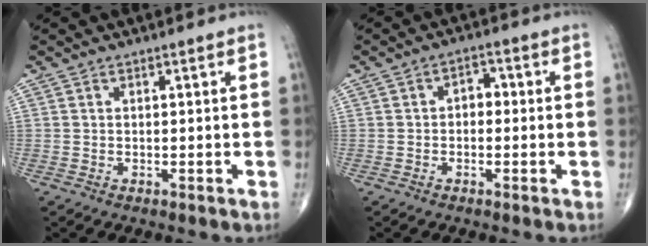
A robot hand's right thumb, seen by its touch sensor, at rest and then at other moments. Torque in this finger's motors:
{"motor_torque": [-0.18, 0.19, 0.12, 0.10, 0.06]}